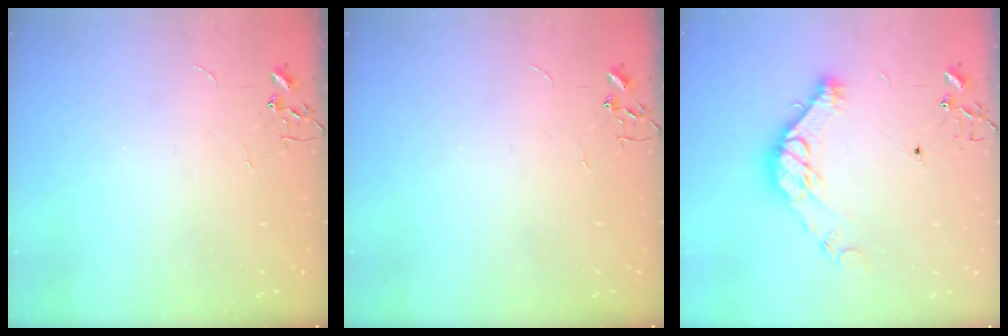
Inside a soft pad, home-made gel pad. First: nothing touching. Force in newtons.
{"total": 0.0}
{"total": 12.5, "press": 12.5, "slide": 0.4}